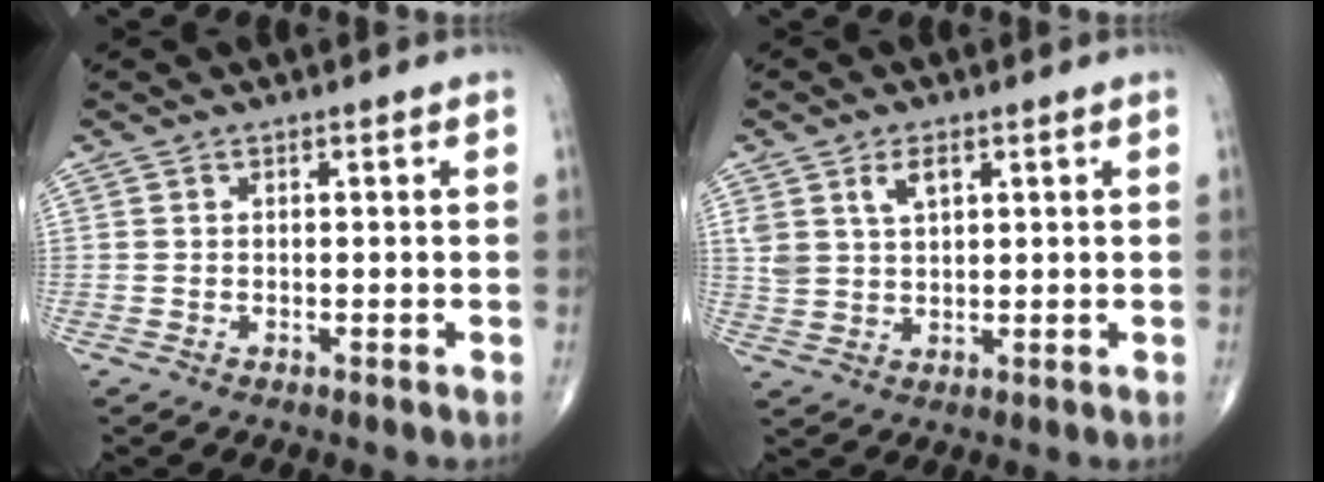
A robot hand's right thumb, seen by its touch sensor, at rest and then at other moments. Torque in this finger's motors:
{"motor_torque": [0.05, -0.05, 0.46, 0.38, 0.03]}